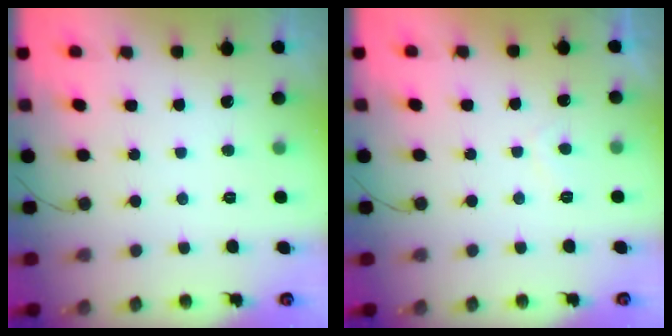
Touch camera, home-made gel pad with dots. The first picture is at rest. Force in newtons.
{"total": 0.9, "press": 0.7, "slide": 0.6}